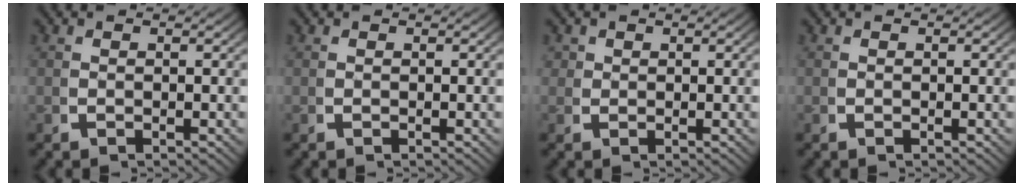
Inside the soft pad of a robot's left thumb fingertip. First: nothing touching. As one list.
[{"total": 0.0}, {"total": 1.4, "force": [0.8, 1.2, 0.4], "torque": [-0.008, -0.008, 0.018]}, {"total": 0.0}]